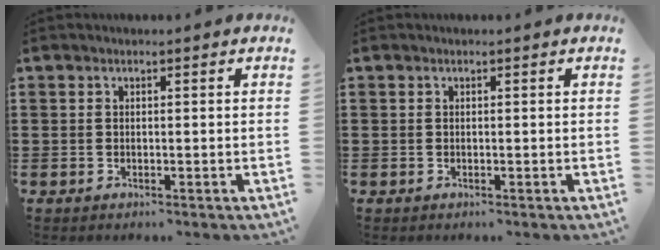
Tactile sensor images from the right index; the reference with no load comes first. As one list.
[{"total": 0.0}]